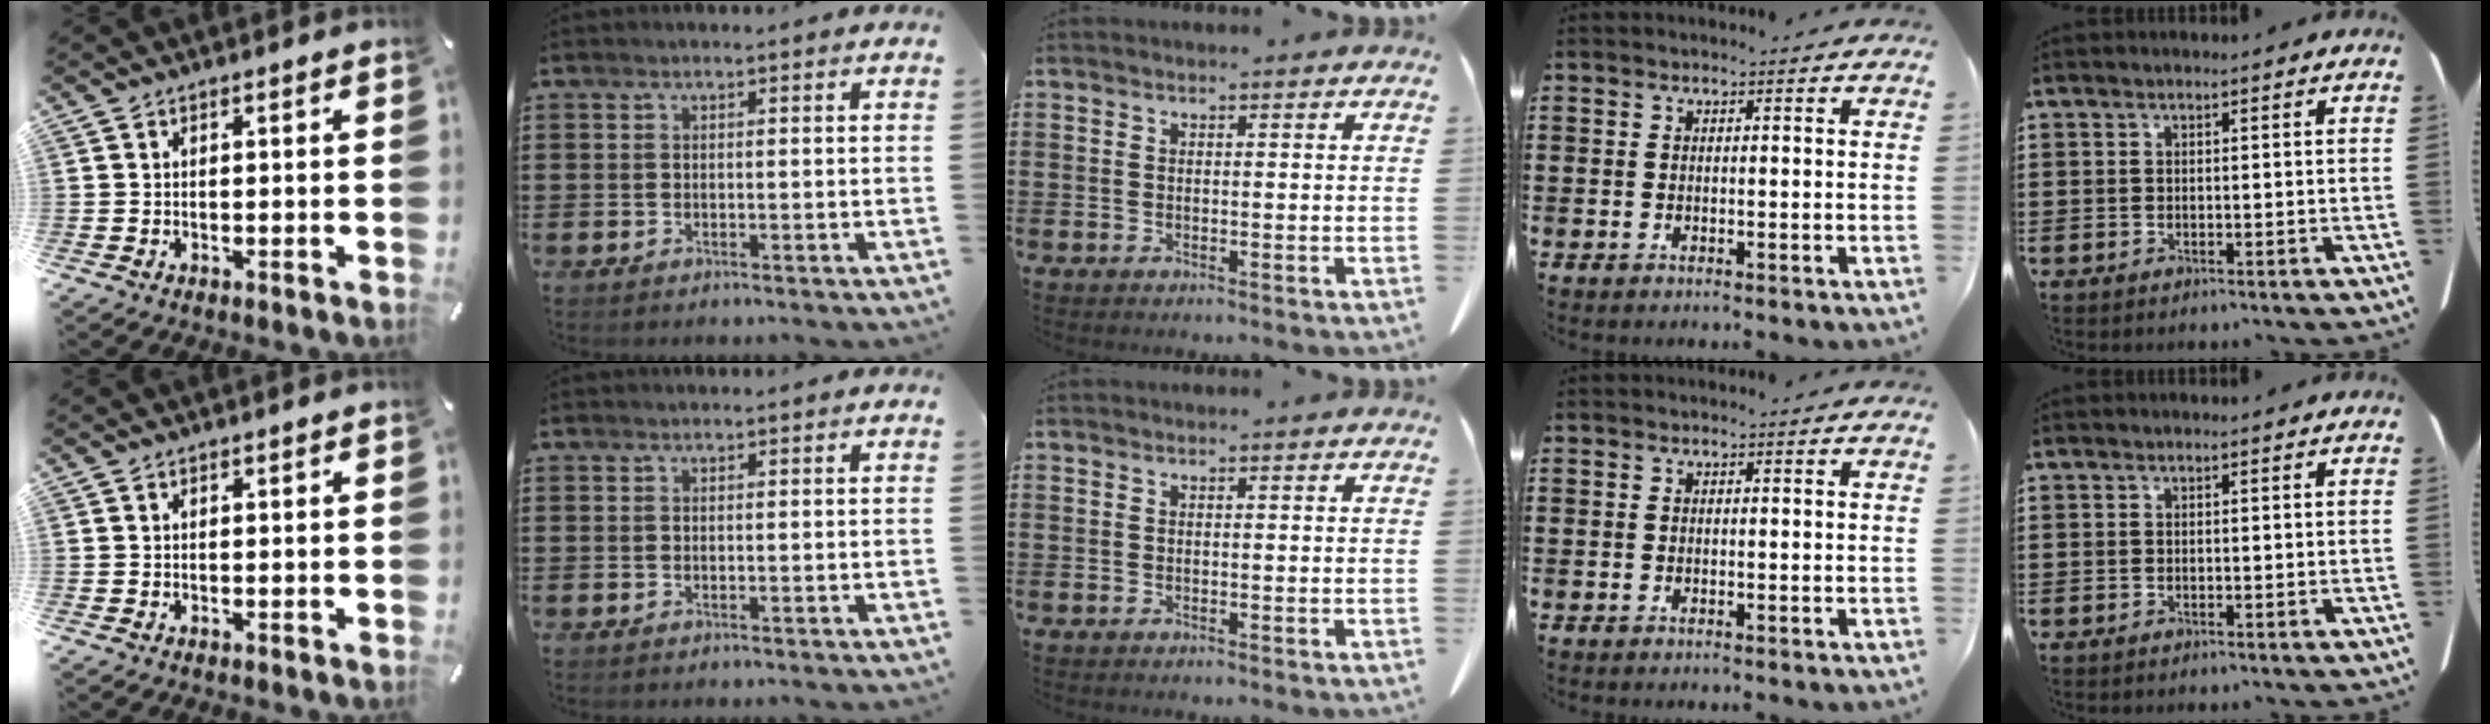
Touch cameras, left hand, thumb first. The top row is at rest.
{}